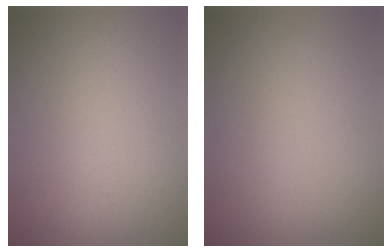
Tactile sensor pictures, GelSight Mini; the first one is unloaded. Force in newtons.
{"total": 0.0}